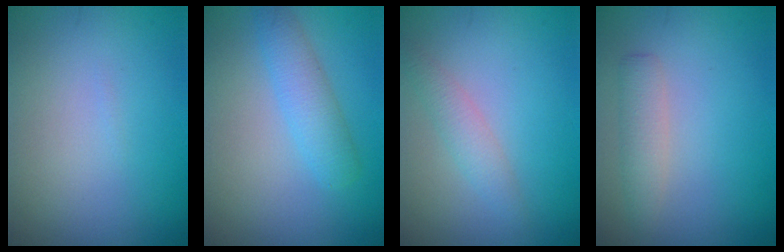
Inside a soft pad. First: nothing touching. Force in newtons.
{"total": 3.0, "press": 3.0, "slide": 0.1}
{"total": 1.9, "press": 1.9, "slide": 0.1}
{"total": 2.0, "press": 2.0, "slide": 0.2}